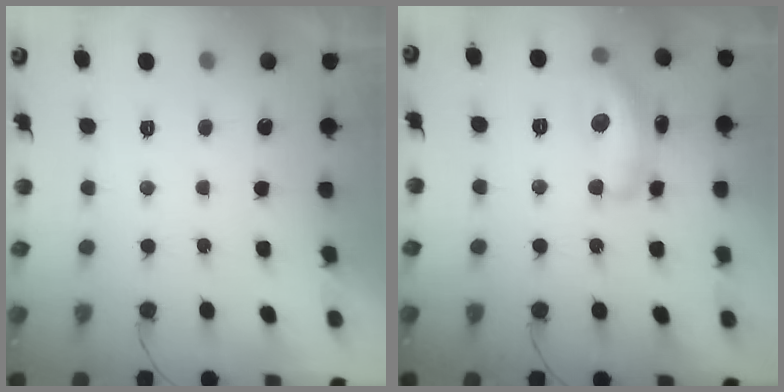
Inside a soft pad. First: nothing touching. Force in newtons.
{"total": 14.1, "press": 14.0, "slide": 0.8}